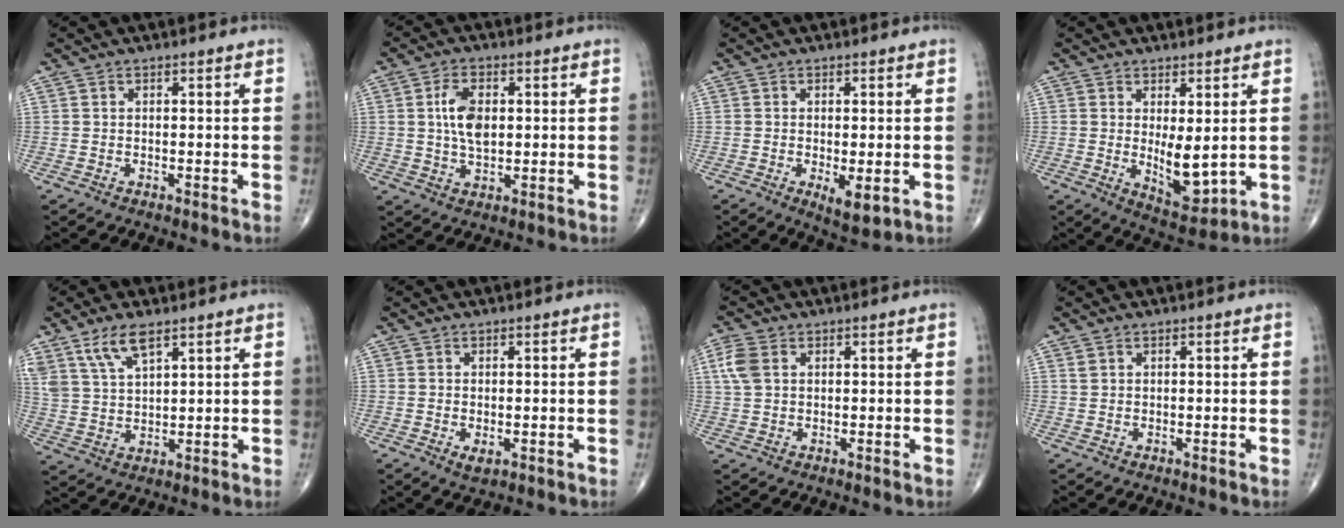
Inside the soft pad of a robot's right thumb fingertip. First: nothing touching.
{"total": 7.0, "force": [1.1, 3.9, 5.7], "torque": [-0.102, -0.001, 0.020]}
{"total": 4.7, "force": [-1.2, 1.7, 4.2], "torque": [-0.065, -0.015, -0.015]}
{"total": 7.3, "force": [0.4, 3.1, 6.6], "torque": [-0.083, -0.021, 0.023]}
{"total": 7.7, "force": [5.1, 2.9, 5.1], "torque": [-0.098, -0.018, 0.107]}
{"total": 1.8, "force": [-0.4, 1.0, 1.5], "torque": [-0.021, -0.002, -0.002]}
{"total": 4.7, "force": [1.5, 3.2, 3.1], "torque": [-0.078, 0.008, 0.030]}
{"total": 0.9, "force": [0.5, 0.6, 0.3], "torque": [-0.003, 0.003, 0.011]}